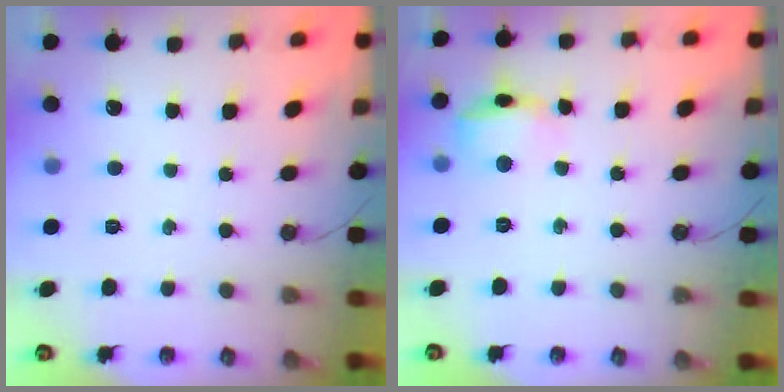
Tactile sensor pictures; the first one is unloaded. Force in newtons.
{"total": 11.9, "press": 11.9, "slide": 1.0}